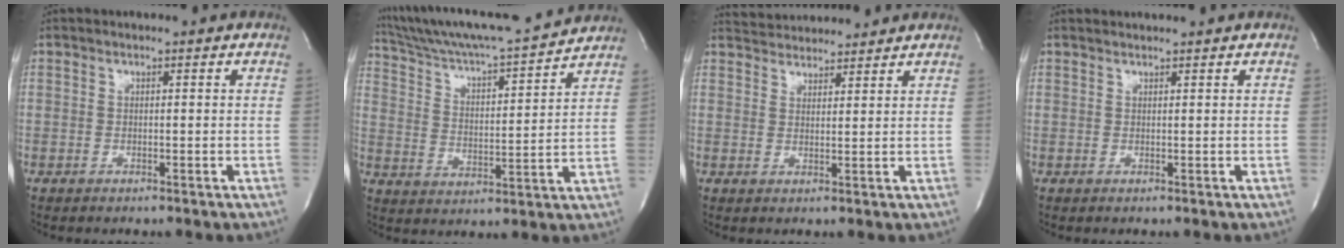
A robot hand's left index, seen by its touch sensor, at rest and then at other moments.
{"total": 18.4, "force": [17.1, 0.4, 6.6], "torque": [-0.119, -0.005, 0.268]}
{"total": 7.2, "force": [7.0, 1.1, 1.0], "torque": [-0.020, 0.025, 0.105]}
{"total": 1.9, "force": [1.9, -0.2, 0.2], "torque": [-0.004, 0.012, 0.030]}